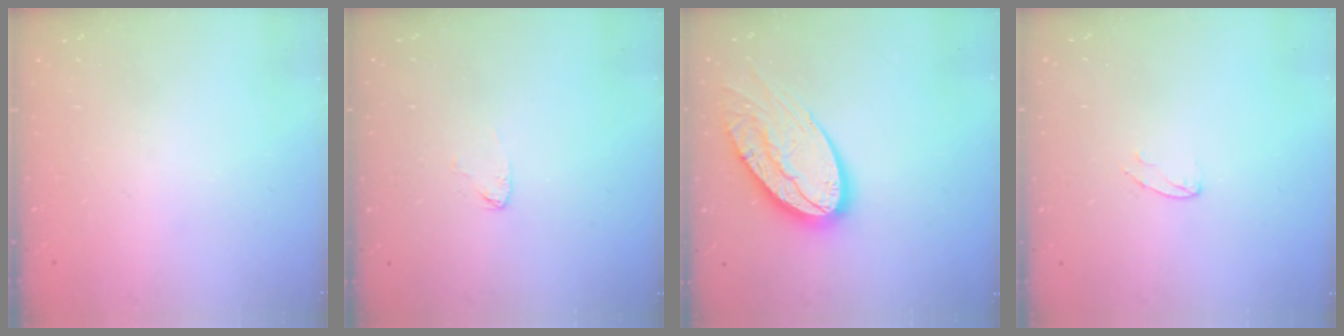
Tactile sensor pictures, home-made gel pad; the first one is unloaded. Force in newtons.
{"total": 2.6, "press": 2.6, "slide": 0.1}
{"total": 20.2, "press": 20.2, "slide": 1.4}
{"total": 4.7, "press": 4.6, "slide": 0.4}